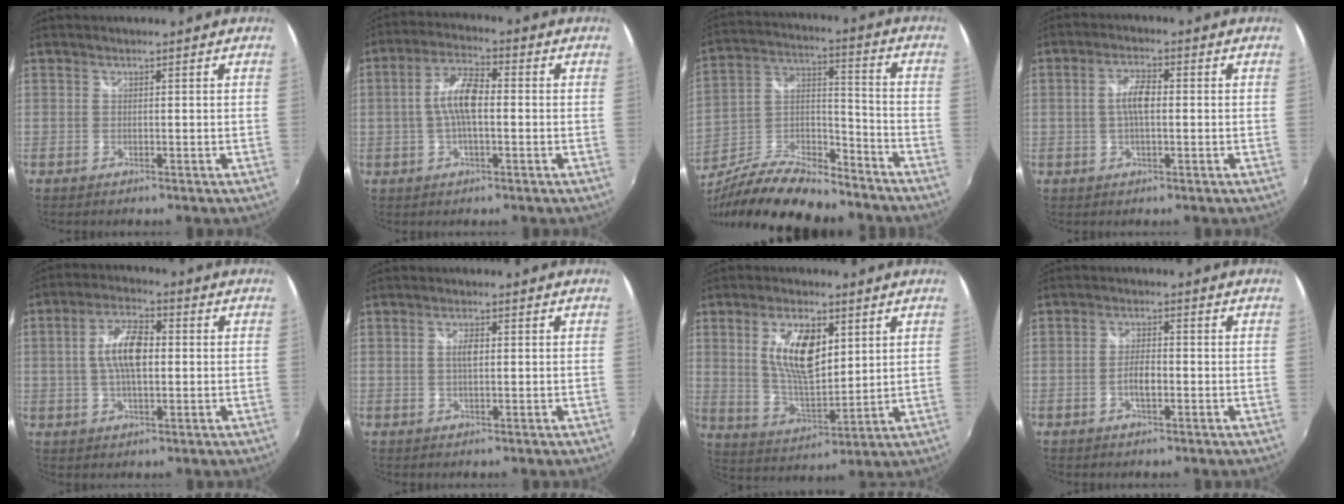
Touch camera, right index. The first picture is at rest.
{"total": 7.4, "force": [-0.5, 2.6, 6.9], "torque": [-0.139, 0.015, -0.014]}
{"total": 19.4, "force": [-14.5, 6.4, 11.2], "torque": [-0.227, -0.008, -0.249]}
{"total": 4.5, "force": [-0.1, 1.7, 4.2], "torque": [-0.082, 0.008, -0.003]}
{"total": 8.5, "force": [0.3, 3.7, 7.6], "torque": [-0.146, 0.013, 0.003]}
{"total": 1.5, "force": [0.2, 0.7, 1.3], "torque": [-0.024, 0.002, 0.002]}
{"total": 12.0, "force": [4.1, 5.5, 9.9], "torque": [-0.181, 0.002, 0.083]}
{"total": 3.3, "force": [-1.2, 1.2, 2.9], "torque": [-0.058, 0.003, -0.023]}